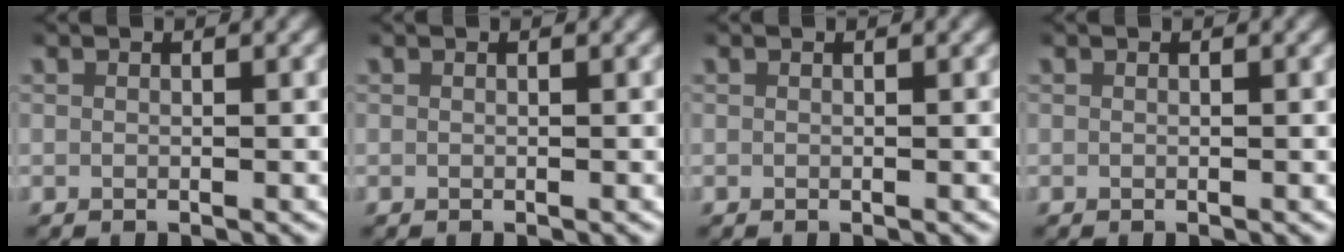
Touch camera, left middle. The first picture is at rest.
{"total": 0.0}
{"total": 0.0}
{"total": 0.0}